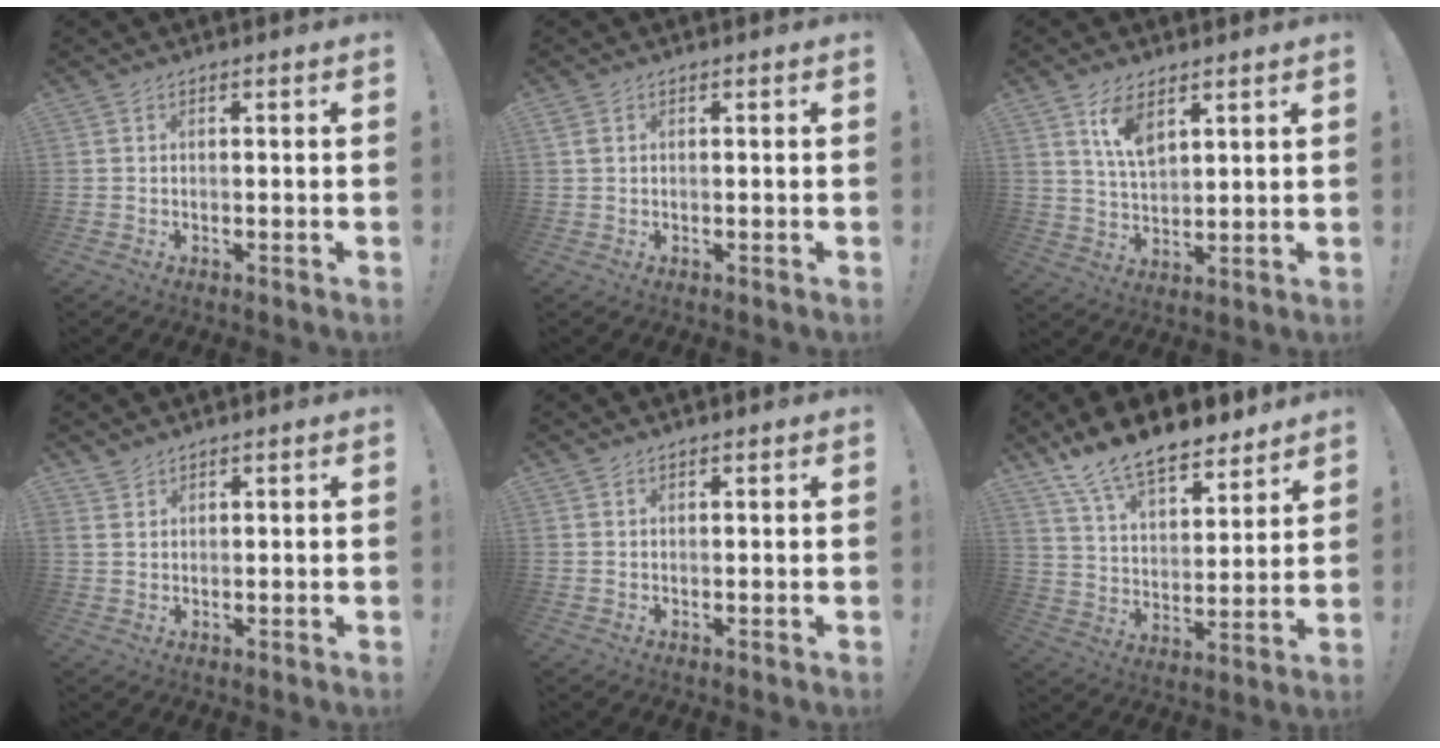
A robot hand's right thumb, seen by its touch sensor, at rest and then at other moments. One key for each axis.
{"total": 1.1, "fx": 0.4, "fy": 0.7, "fz": 0.6, "tx": -0.007, "ty": 0.000, "tz": 0.007}
{"total": 8.9, "fx": 5.4, "fy": 4.4, "fz": 5.6, "tx": -0.092, "ty": -0.024, "tz": 0.097}
{"total": 2.2, "fx": 2.0, "fy": 1.0, "fz": 0.3, "tx": -0.002, "ty": -0.013, "tz": 0.037}
{"total": 0.7, "fx": 0.6, "fy": 0.3, "fz": 0.0, "tx": 0.001, "ty": -0.001, "tz": 0.011}
{"total": 15.1, "fx": 12.3, "fy": 6.0, "fz": 6.4, "tx": -0.125, "ty": -0.087, "tz": 0.225}